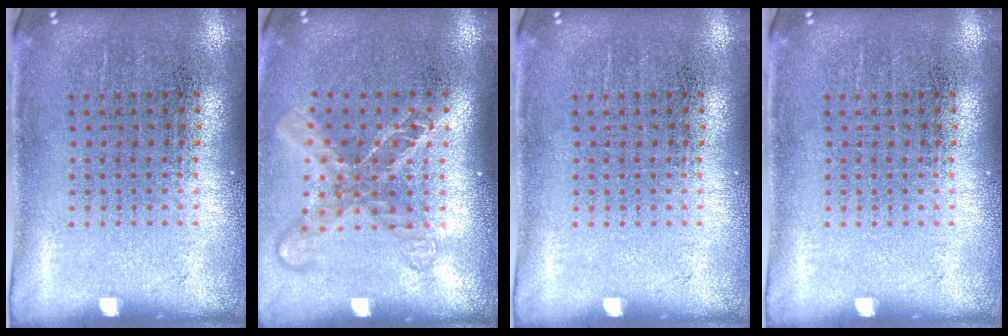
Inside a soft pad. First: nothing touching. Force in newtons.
{"total": 1.8, "press": 1.4, "slide": 1.2}
{"total": 0.0}
{"total": 0.0}